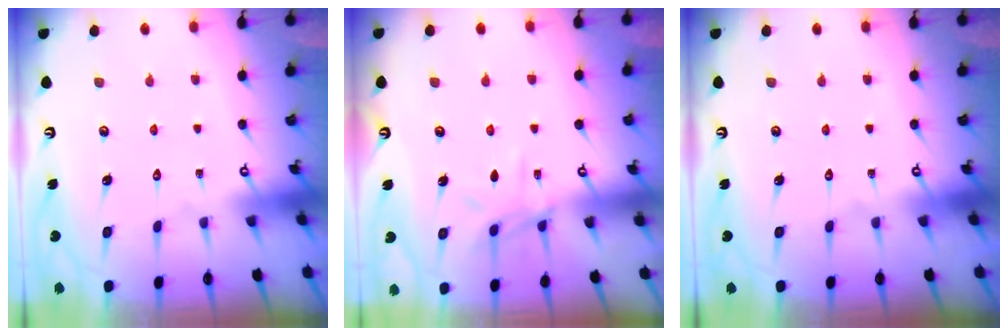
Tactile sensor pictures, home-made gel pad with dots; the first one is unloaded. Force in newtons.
{"total": 7.6, "press": 7.5, "slide": 0.6}
{"total": 0.0}